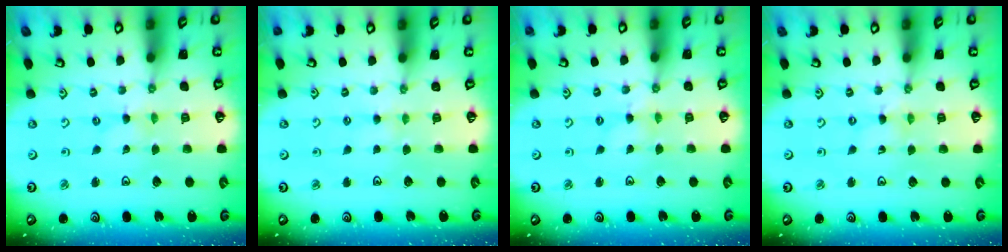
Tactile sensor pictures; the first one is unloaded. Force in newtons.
{"total": 1.9, "press": 1.9, "slide": 0.3}
{"total": 0.0}
{"total": 0.0}